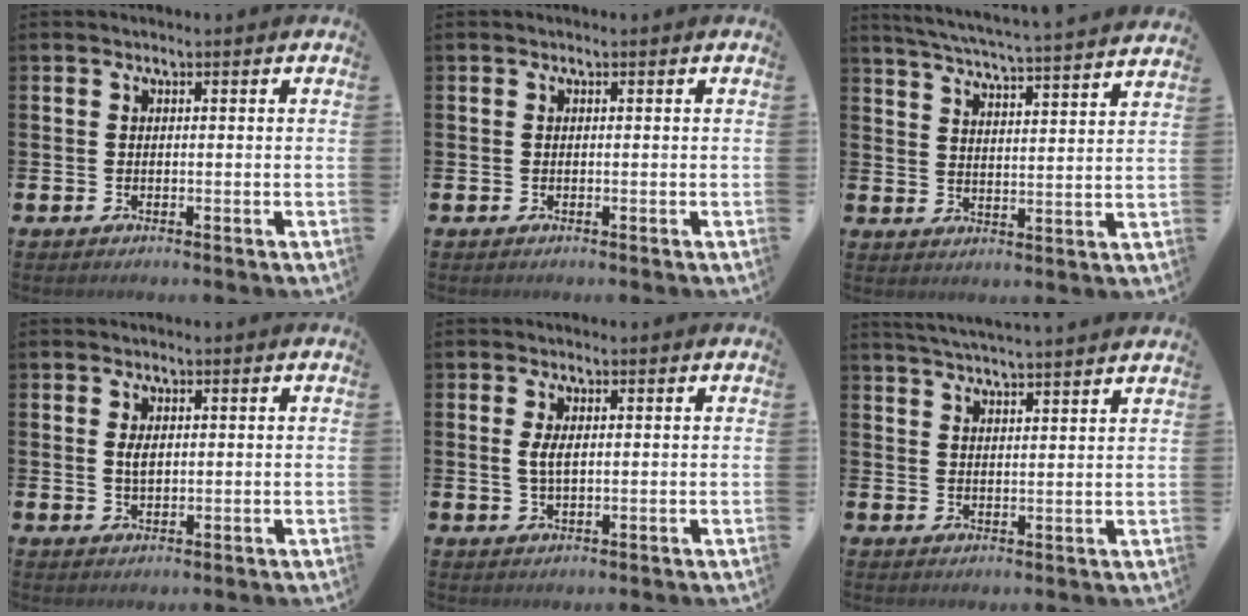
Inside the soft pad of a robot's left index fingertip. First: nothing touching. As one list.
[{"total": 0.0}, {"total": 5.6, "force": [5.4, -0.5, 1.3], "torque": [-0.047, -0.046, 0.092]}, {"total": 2.0, "force": [0.5, 1.1, 1.6], "torque": [-0.020, 0.001, 0.004]}, {"total": 2.5, "force": [0.6, 1.0, 2.2], "torque": [-0.040, 0.003, 0.006]}, {"total": 4.4, "force": [4.4, -0.9, 0.3], "torque": [-0.019, -0.026, 0.077]}]